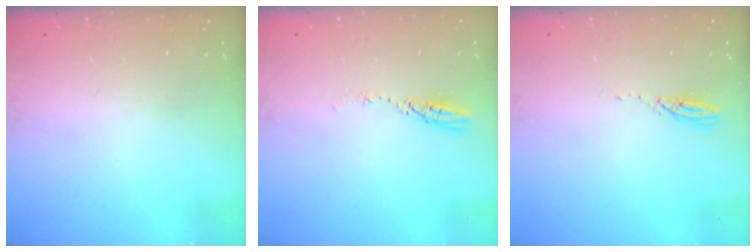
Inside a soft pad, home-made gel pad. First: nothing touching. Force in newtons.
{"total": 3.6, "press": 3.6, "slide": 0.3}
{"total": 3.1, "press": 3.1, "slide": 0.1}